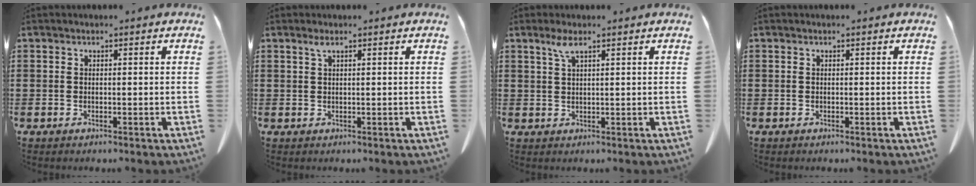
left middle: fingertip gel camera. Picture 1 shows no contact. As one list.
[{"total": 1.1, "force": [0.6, 0.1, 1.0], "torque": [-0.021, 0.002, 0.010]}, {"total": 2.6, "force": [1.6, 0.4, 2.0], "torque": [-0.044, 0.004, 0.028]}, {"total": 0.0}]